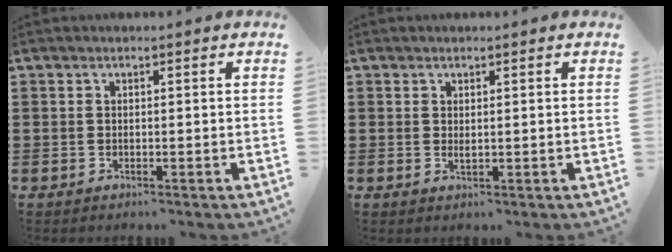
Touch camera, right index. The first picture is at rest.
{"total": 0.9, "force": [0.3, 0.3, 0.8], "torque": [-0.015, 0.003, 0.004]}